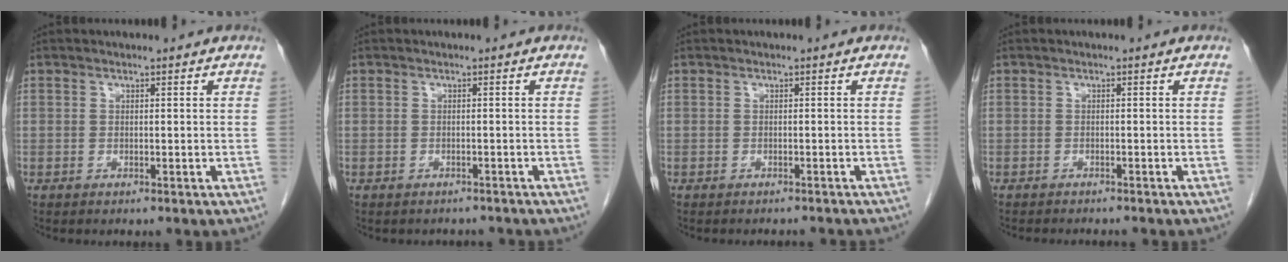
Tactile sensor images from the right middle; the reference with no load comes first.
{"total": 2.9, "force": [-2.5, 1.3, 0.2], "torque": [-0.003, 0.003, -0.032]}
{"total": 3.8, "force": [-3.7, 0.6, 0.8], "torque": [-0.009, -0.007, -0.041]}
{"total": 4.3, "force": [-4.0, 0.7, 1.6], "torque": [-0.019, -0.006, -0.051]}